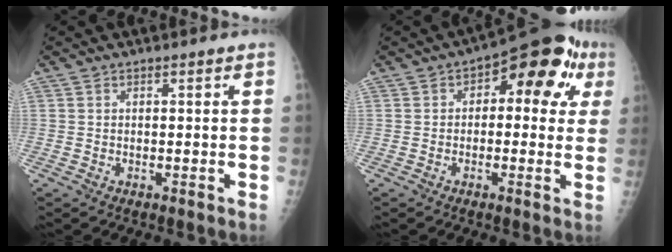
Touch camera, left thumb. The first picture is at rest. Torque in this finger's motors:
{"motor_torque": [-0.16, 0.50, -0.01, -0.16, 0.10]}